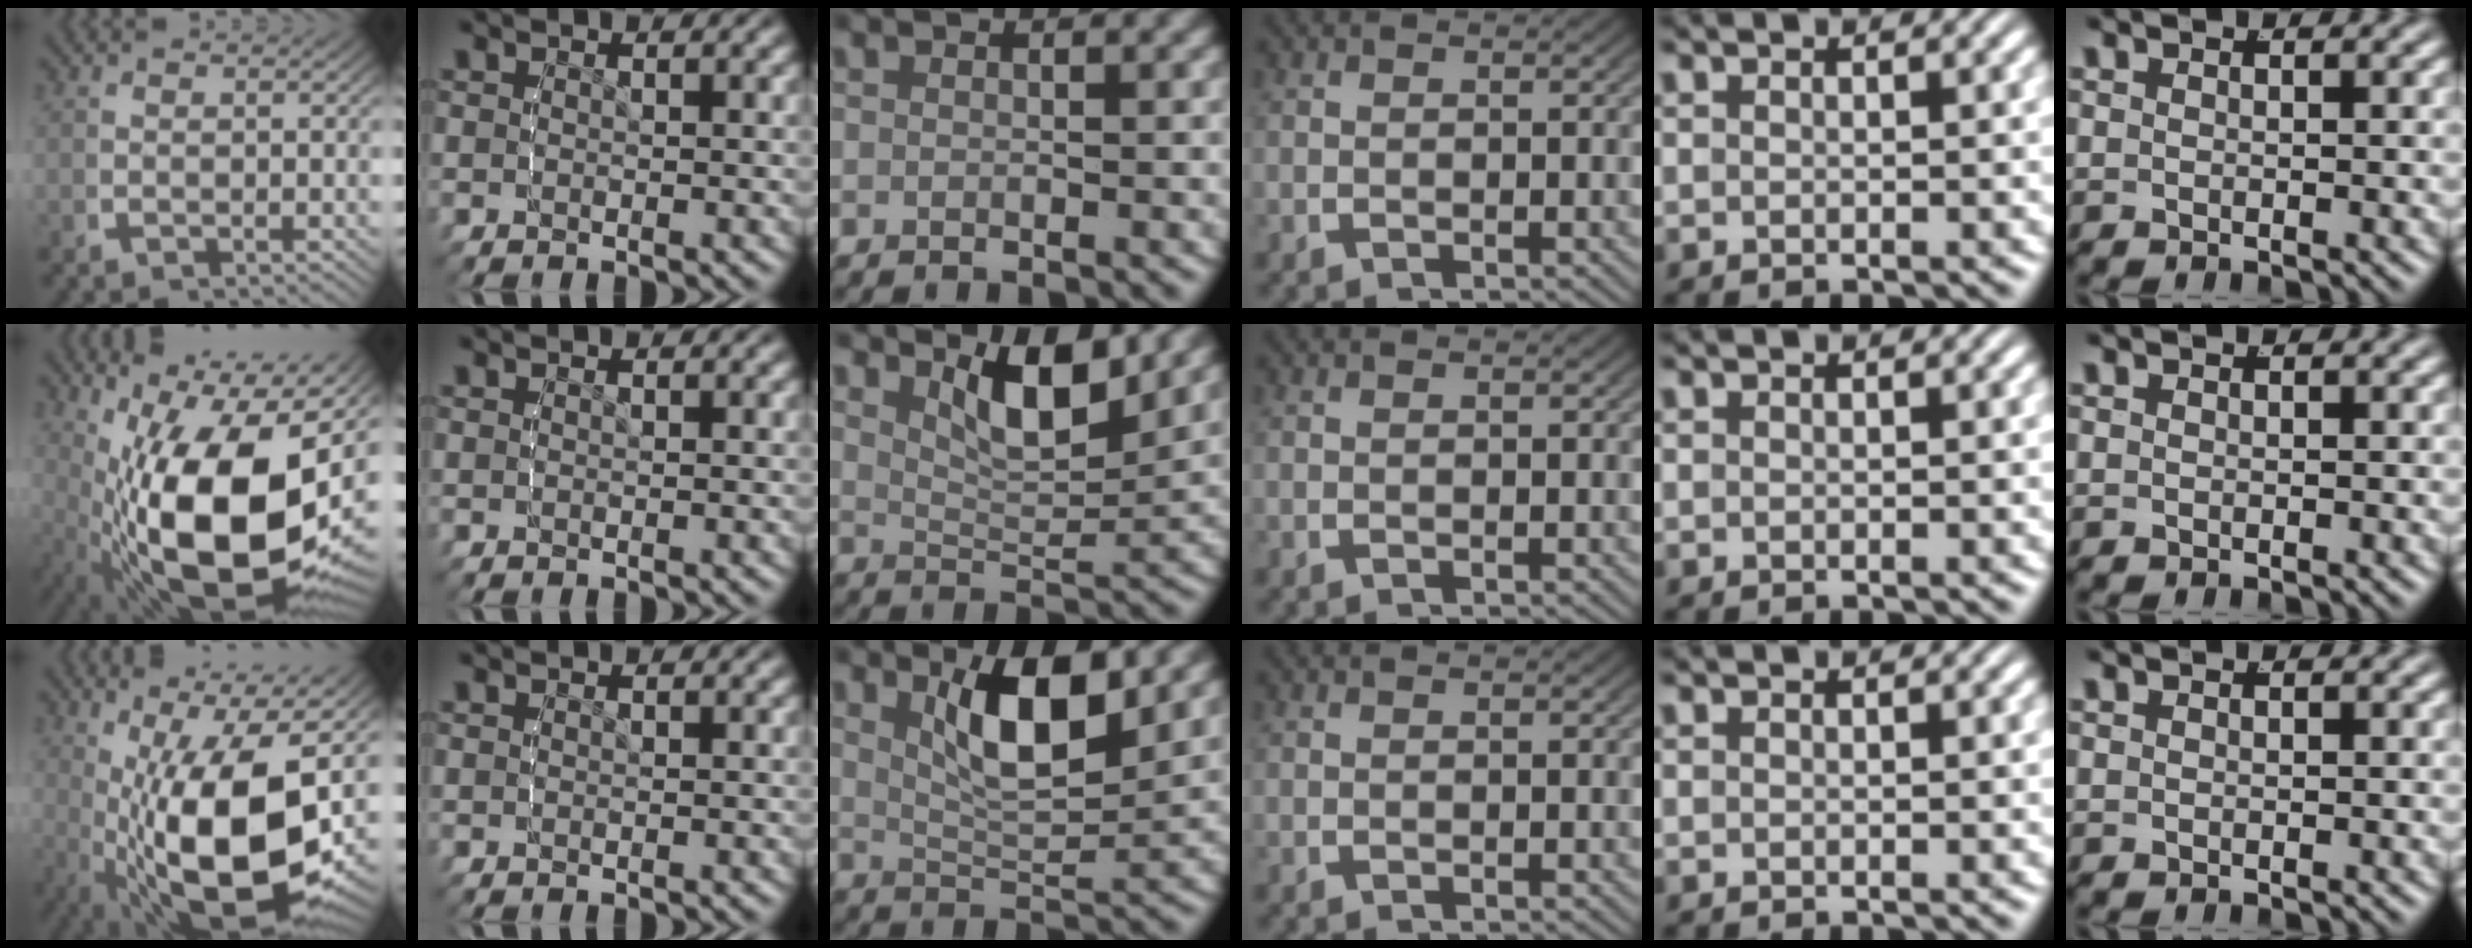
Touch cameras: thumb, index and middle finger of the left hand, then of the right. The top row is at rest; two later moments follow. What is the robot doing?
{"motion": "lift_and_place", "object": "glue stick"}